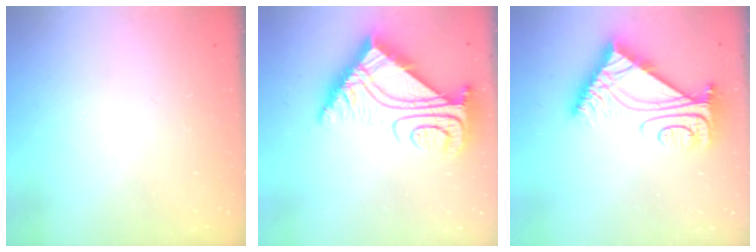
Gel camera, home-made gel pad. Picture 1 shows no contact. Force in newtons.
{"total": 11.0, "press": 10.9, "slide": 1.0}
{"total": 9.3, "press": 9.3, "slide": 1.0}